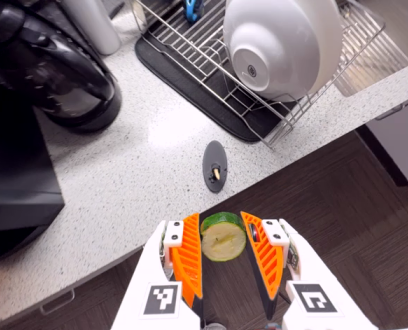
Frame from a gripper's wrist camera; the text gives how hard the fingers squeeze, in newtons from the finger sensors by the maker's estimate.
{"total": 9.3, "left": 9.5, "right": 9.2}